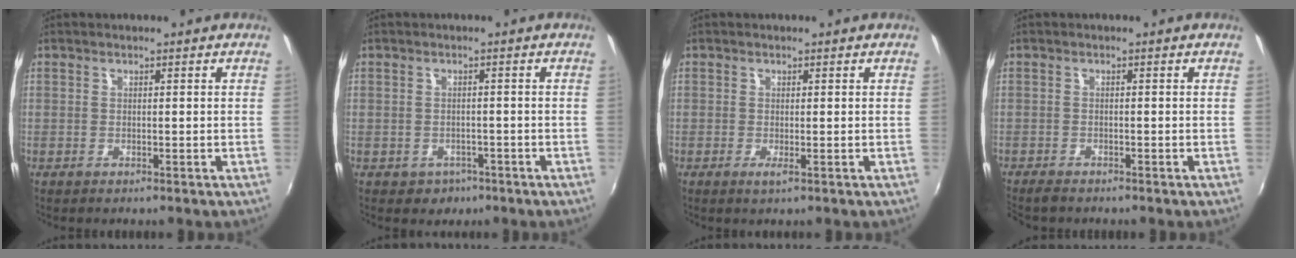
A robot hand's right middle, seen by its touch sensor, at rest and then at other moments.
{"total": 3.6, "force": [-1.8, 2.9, 0.9], "torque": [-0.027, -0.002, -0.019]}
{"total": 1.1, "force": [-0.3, 0.0, 1.0], "torque": [-0.020, -0.005, -0.007]}
{"total": 2.4, "force": [-2.2, 0.5, 0.7], "torque": [-0.023, -0.013, -0.043]}